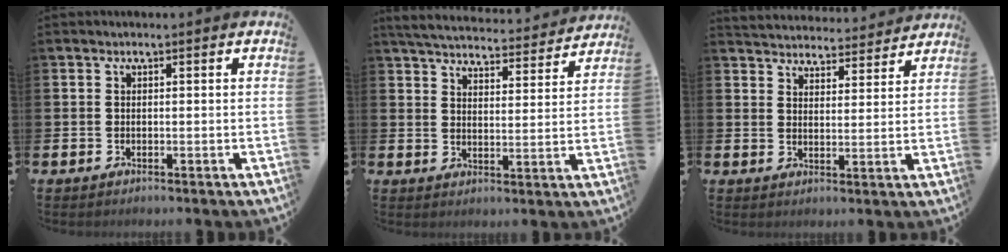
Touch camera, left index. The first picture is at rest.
{"total": 5.3, "force": [5.2, 0.8, 0.7], "torque": [-0.032, -0.043, 0.088]}
{"total": 4.4, "force": [4.3, 0.9, -0.2], "torque": [-0.009, -0.036, 0.074]}